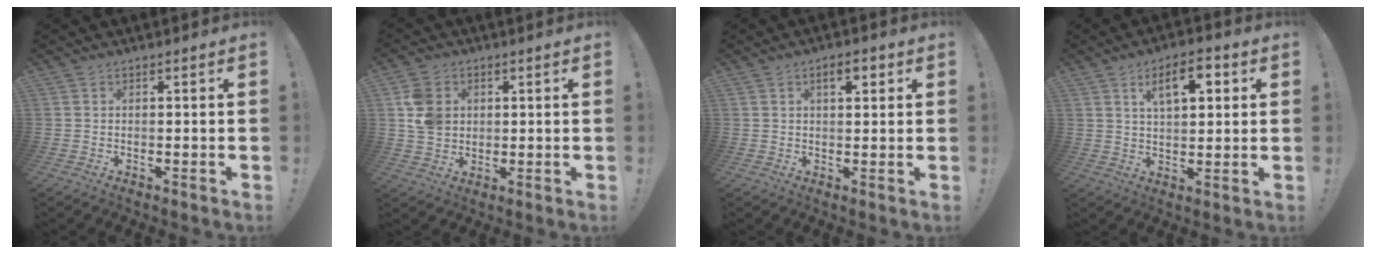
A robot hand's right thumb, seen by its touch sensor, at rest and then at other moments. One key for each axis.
{"total": 9.2, "fx": 2.3, "fy": 7.7, "fz": 4.6, "tx": -0.080, "ty": 0.002, "tz": 0.048}
{"total": 4.3, "fx": 1.9, "fy": 1.8, "fz": 3.3, "tx": -0.040, "ty": -0.004, "tz": 0.026}
{"total": 9.8, "fx": 4.0, "fy": 4.3, "fz": 7.8, "tx": -0.114, "ty": -0.003, "tz": 0.064}